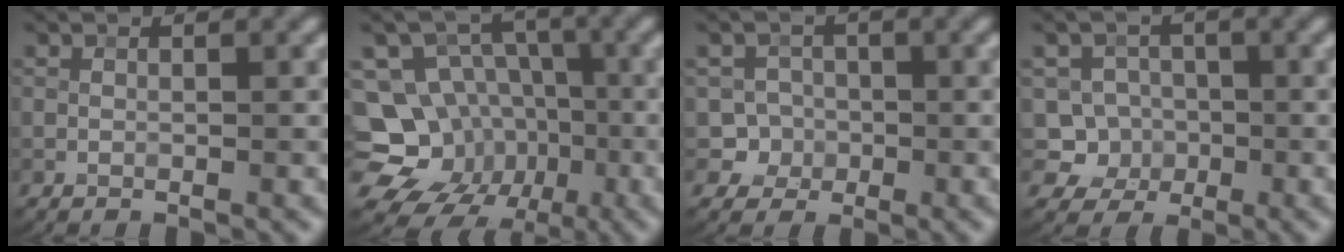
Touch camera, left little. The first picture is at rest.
{"total": 14.1, "force": [-4.5, 12.5, 4.7], "torque": [-0.097, -0.013, -0.084]}
{"total": 3.6, "force": [-1.1, 3.4, 0.3], "torque": [0.028, 0.004, -0.031]}
{"total": 5.1, "force": [-1.2, 4.9, 0.9], "torque": [0.005, 0.011, -0.042]}